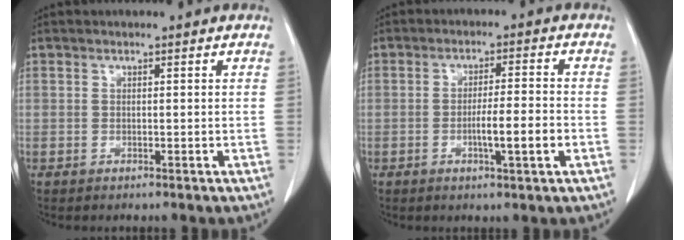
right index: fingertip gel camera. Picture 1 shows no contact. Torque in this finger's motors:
{"motor_torque": [0.72, -0.18, 0.47, 0.08]}